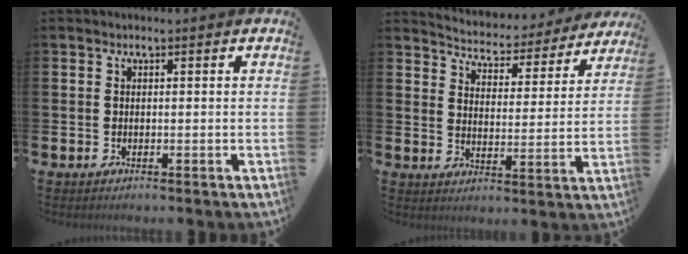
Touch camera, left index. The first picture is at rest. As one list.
[{"total": 4.6, "force": [4.5, 1.1, 0.3], "torque": [-0.023, -0.044, 0.070]}]